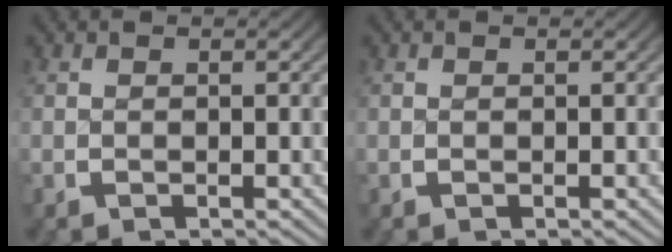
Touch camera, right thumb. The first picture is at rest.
{"total": 0.0}